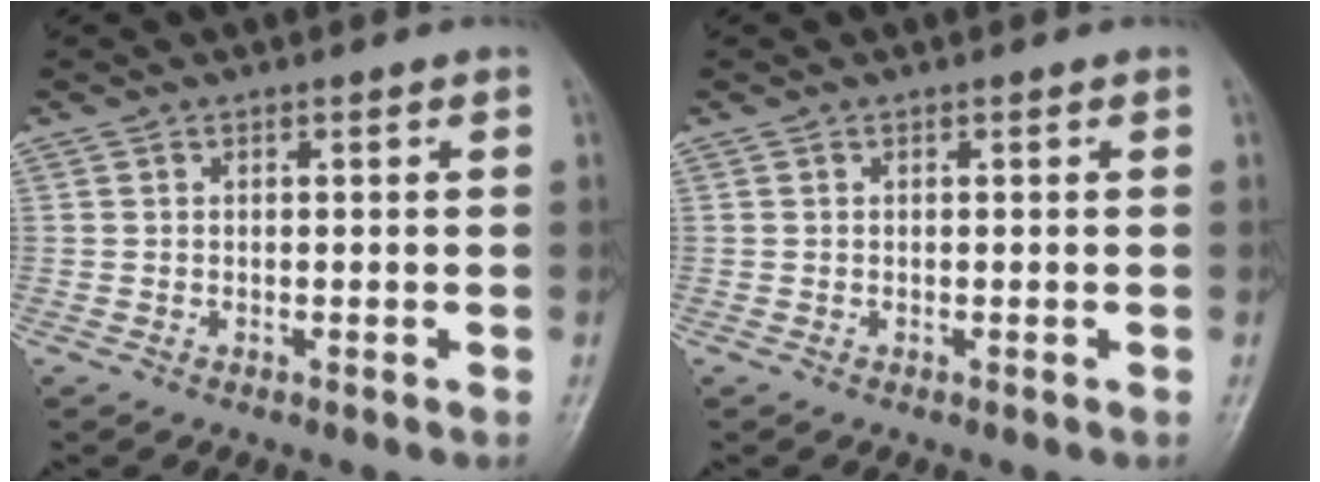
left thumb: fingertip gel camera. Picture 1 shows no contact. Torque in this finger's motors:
{"motor_torque": [0.00, 0.00, 0.03, -0.03, 0.00]}